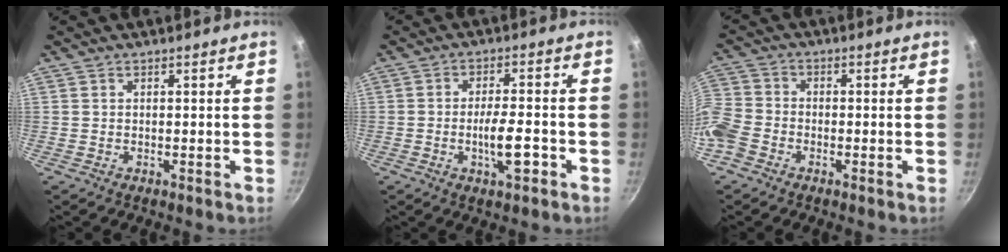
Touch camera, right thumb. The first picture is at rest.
{"total": 6.7, "force": [-2.4, 2.1, 5.9], "torque": [-0.089, 0.017, -0.042]}
{"total": 8.9, "force": [-4.3, 6.6, 4.2], "torque": [-0.092, 0.034, -0.108]}